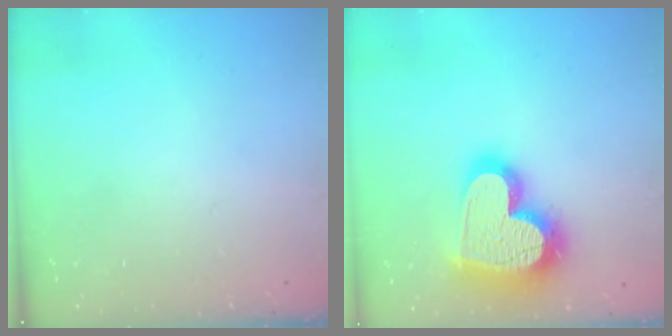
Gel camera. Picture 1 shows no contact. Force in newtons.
{"total": 25.1, "press": 25.0, "slide": 2.2}